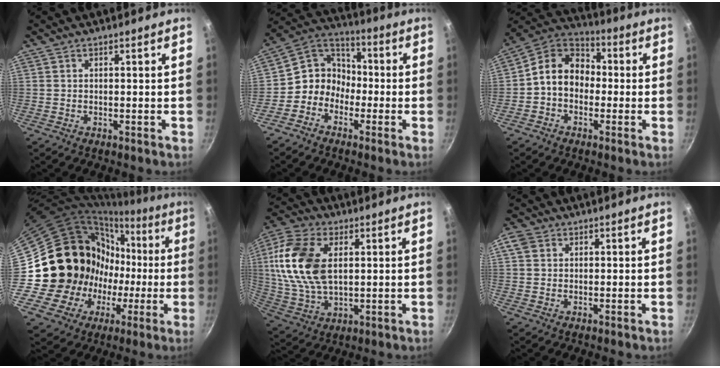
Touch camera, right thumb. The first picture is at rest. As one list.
[{"total": 8.7, "force": [-2.8, 7.6, 3.2], "torque": [-0.010, 0.043, -0.079]}, {"total": 10.5, "force": [-0.8, 8.4, 6.2], "torque": [-0.066, 0.037, -0.037]}, {"total": 18.1, "force": [-0.5, 17.1, 5.9], "torque": [-0.069, 0.042, 0.007]}, {"total": 16.9, "force": [3.5, 10.2, 13.0], "torque": [-0.250, -0.005, 0.069]}, {"total": 3.1, "force": [1.1, 2.4, 1.5], "torque": [-0.022, 0.002, 0.018]}]